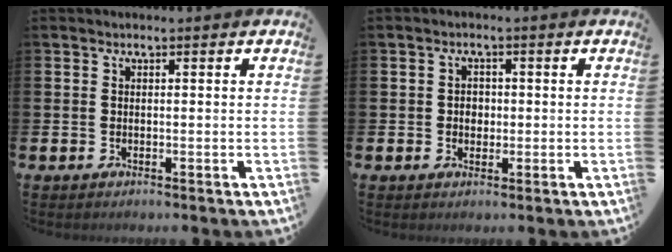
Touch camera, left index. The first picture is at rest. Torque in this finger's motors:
{"motor_torque": [-0.22, 0.06, -0.02, 0.00]}